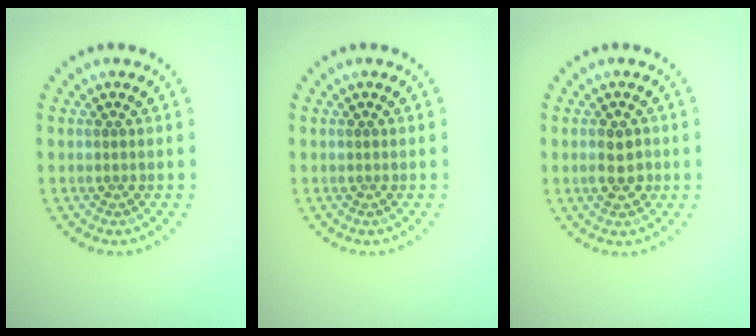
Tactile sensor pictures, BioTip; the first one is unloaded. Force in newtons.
{"total": 0.0}
{"total": 2.5, "press": 2.5, "slide": 0.4}